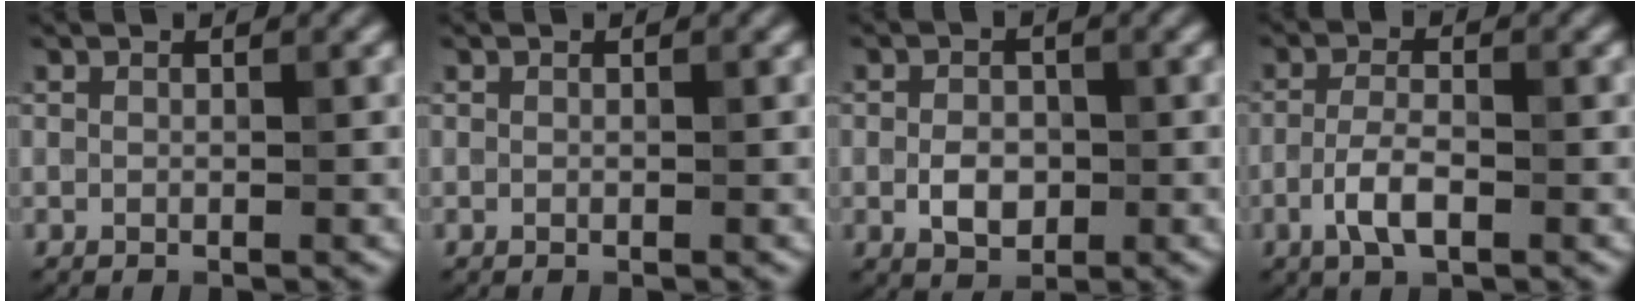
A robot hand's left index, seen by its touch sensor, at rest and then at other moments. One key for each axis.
{"total": 0.0}
{"total": 2.9, "fx": -0.5, "fy": 2.0, "fz": 2.0, "tx": -0.034, "ty": -0.002, "tz": -0.013}
{"total": 3.1, "fx": -1.2, "fy": 1.1, "fz": 2.6, "tx": -0.055, "ty": 0.003, "tz": -0.030}